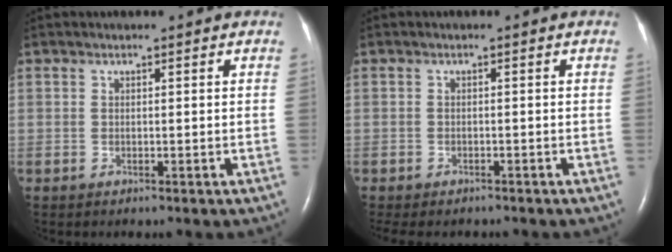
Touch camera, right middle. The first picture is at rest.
{"total": 7.3, "force": [-6.1, 2.9, 2.7], "torque": [-0.045, -0.002, -0.079]}